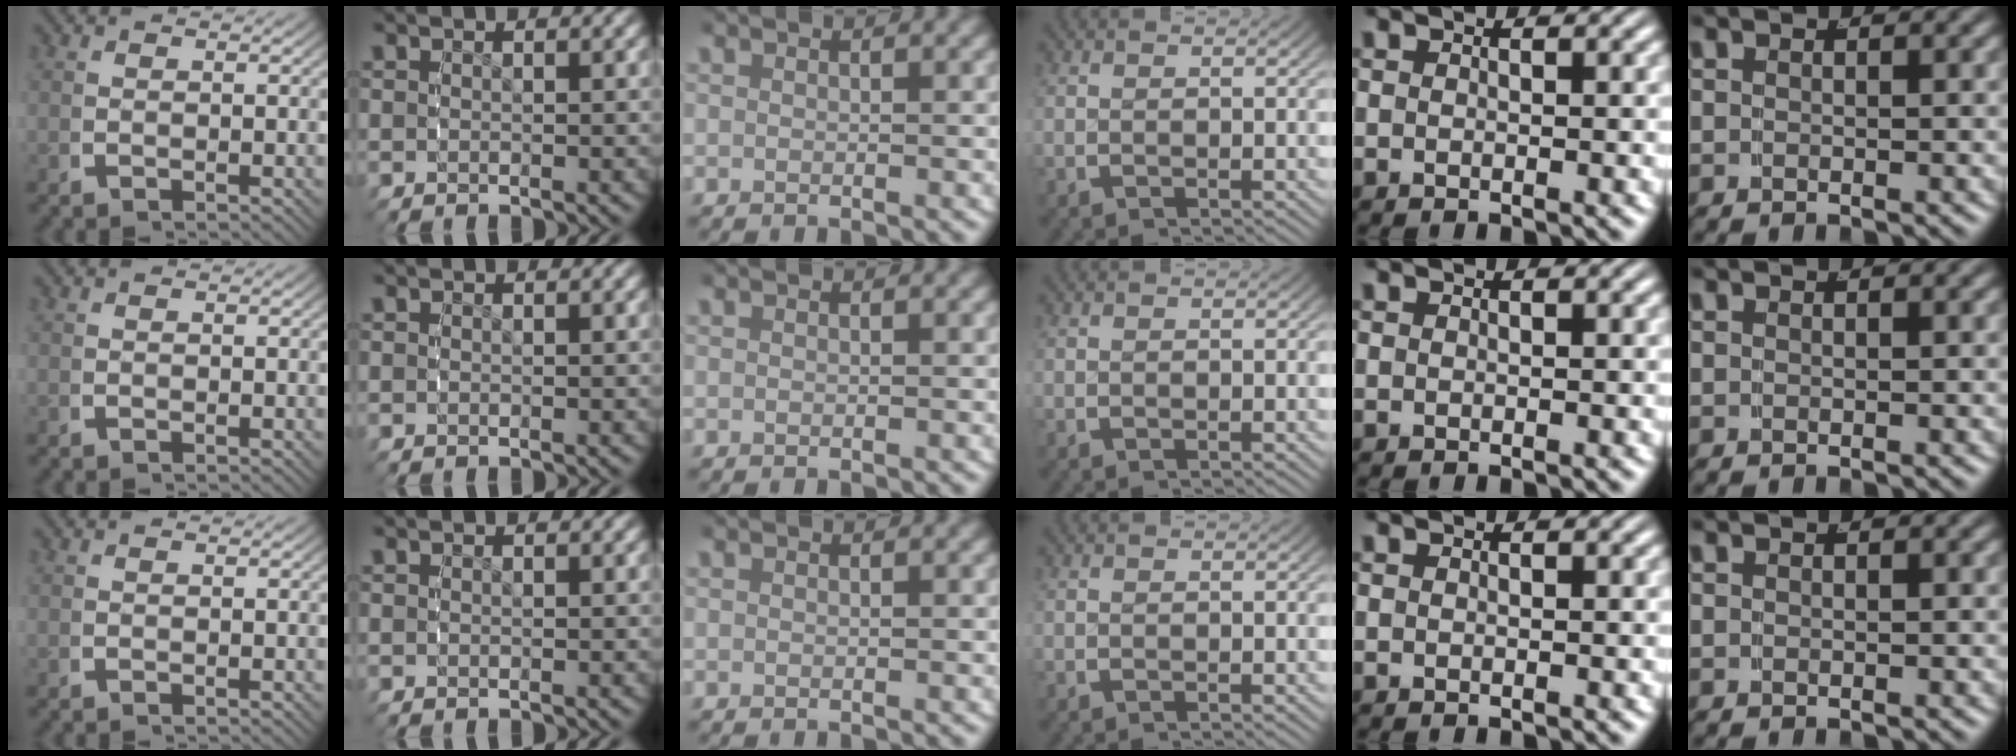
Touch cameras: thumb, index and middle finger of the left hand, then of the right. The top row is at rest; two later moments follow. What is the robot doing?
{"motion": "reach", "object": "shoes"}